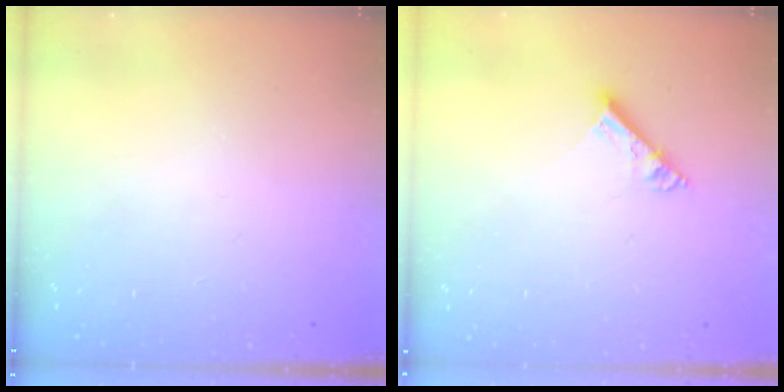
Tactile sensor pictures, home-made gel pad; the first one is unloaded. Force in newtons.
{"total": 6.6, "press": 6.5, "slide": 0.7}